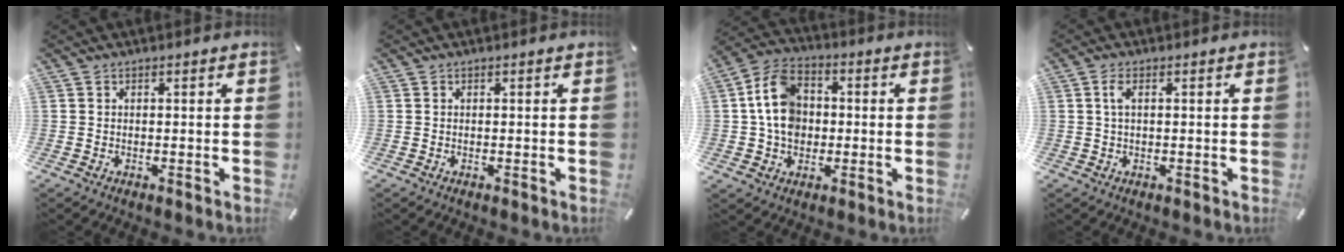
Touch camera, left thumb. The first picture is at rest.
{"total": 0.0}
{"total": 11.1, "force": [0.2, 9.1, 6.3], "torque": [-0.142, 0.022, 0.007]}
{"total": 2.3, "force": [0.5, 0.8, 2.0], "torque": [-0.042, 0.005, 0.007]}